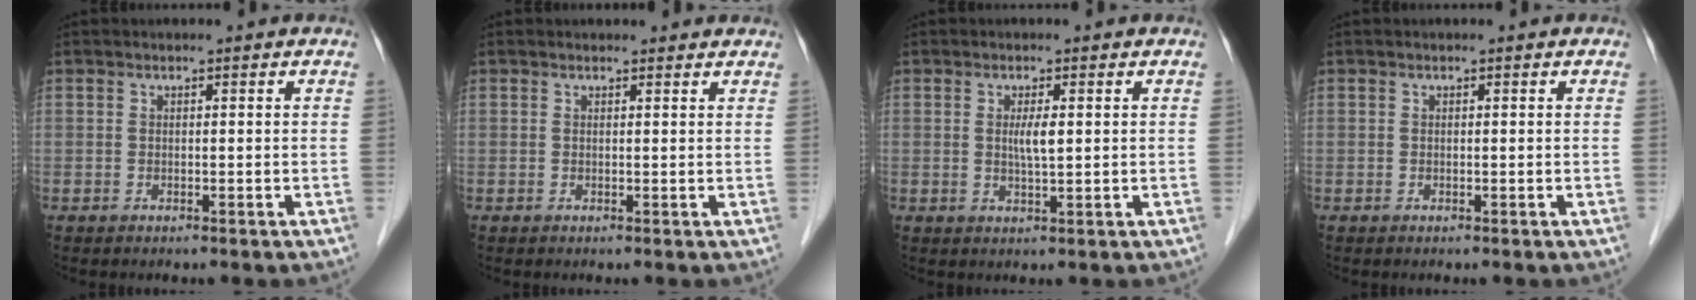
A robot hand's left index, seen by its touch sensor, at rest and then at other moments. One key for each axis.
{"total": 2.9, "fx": 2.8, "fy": 0.8, "fz": 0.5, "tx": -0.009, "ty": 0.008, "tz": 0.024}
{"total": 2.6, "fx": 0.4, "fy": 0.2, "fz": 2.6, "tx": -0.048, "ty": -0.004, "tz": 0.007}
{"total": 0.0}